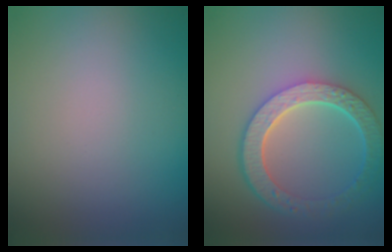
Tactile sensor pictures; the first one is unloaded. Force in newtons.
{"total": 5.7, "press": 4.3, "slide": 3.8}